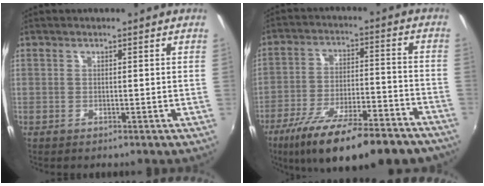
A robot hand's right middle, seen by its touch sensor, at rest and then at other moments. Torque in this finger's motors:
{"motor_torque": [1.55, -0.59, 0.69, 0.21]}